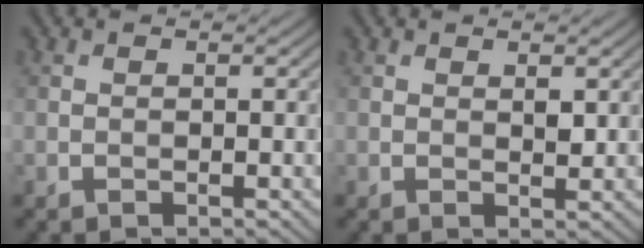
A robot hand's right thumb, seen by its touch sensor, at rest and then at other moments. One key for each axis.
{"total": 1.2, "fx": 0.6, "fy": 0.5, "fz": 1.0, "tx": -0.016, "ty": -0.005, "tz": 0.010}